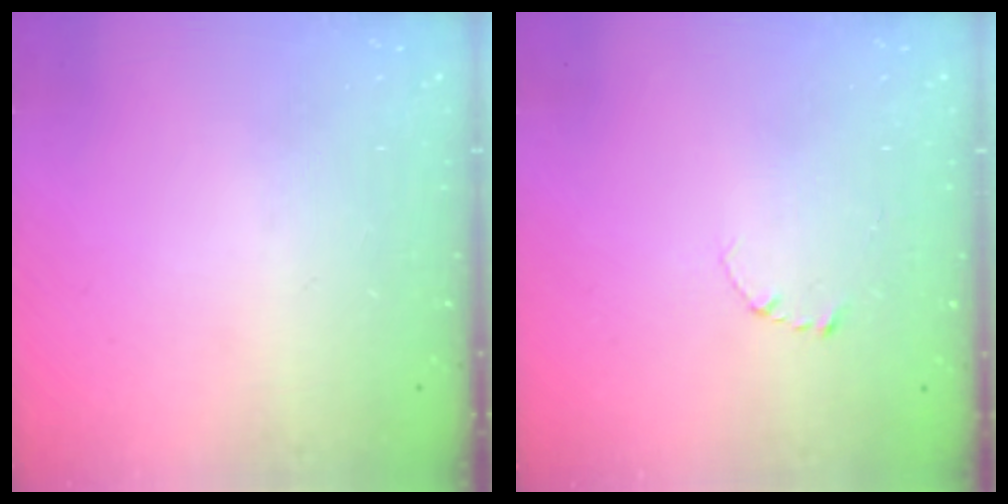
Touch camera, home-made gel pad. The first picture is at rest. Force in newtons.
{"total": 2.7, "press": 2.7, "slide": 0.3}